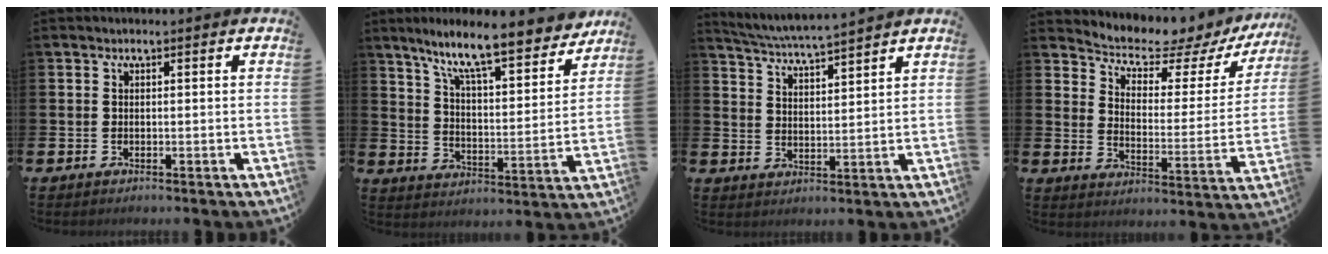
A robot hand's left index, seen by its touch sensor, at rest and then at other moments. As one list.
[{"total": 10.7, "force": [9.3, 1.4, 5.2], "torque": [-0.111, -0.065, 0.152]}, {"total": 5.0, "force": [4.9, -0.4, 0.8], "torque": [-0.034, -0.035, 0.085]}, {"total": 5.6, "force": [5.3, 1.1, 1.4], "torque": [-0.049, -0.048, 0.082]}]